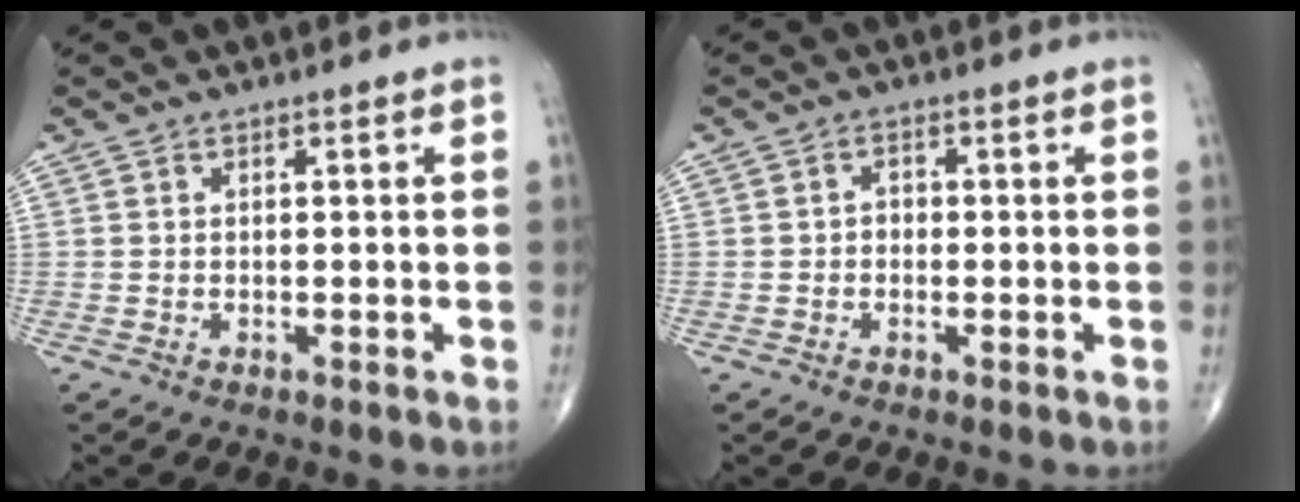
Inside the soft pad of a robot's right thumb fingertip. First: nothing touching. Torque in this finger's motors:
{"motor_torque": [0.00, 0.13, -0.06, -0.08, 0.01]}